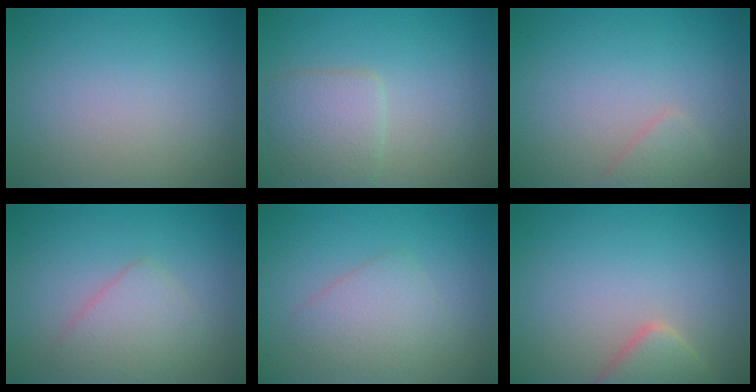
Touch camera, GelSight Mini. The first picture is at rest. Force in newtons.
{"total": 3.1, "press": 3.1, "slide": 0.1}
{"total": 1.2, "press": 1.2, "slide": 0.0}
{"total": 2.8, "press": 2.8, "slide": 0.1}
{"total": 2.5, "press": 2.5, "slide": 0.1}
{"total": 3.0, "press": 2.9, "slide": 0.3}